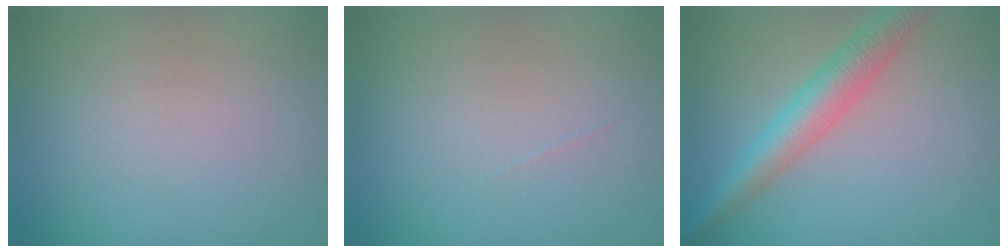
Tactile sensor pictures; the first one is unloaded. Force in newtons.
{"total": 0.0}
{"total": 4.4, "press": 4.4, "slide": 0.2}